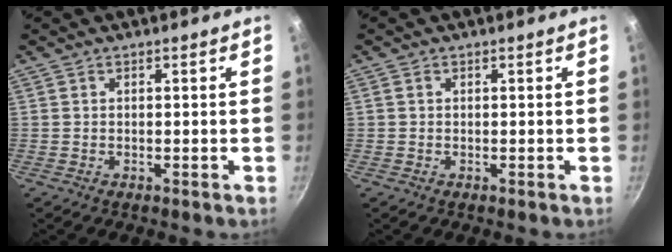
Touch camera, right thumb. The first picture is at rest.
{"total": 0.5, "force": [0.1, 0.5, 0.2], "torque": [-0.003, 0.003, 0.001]}